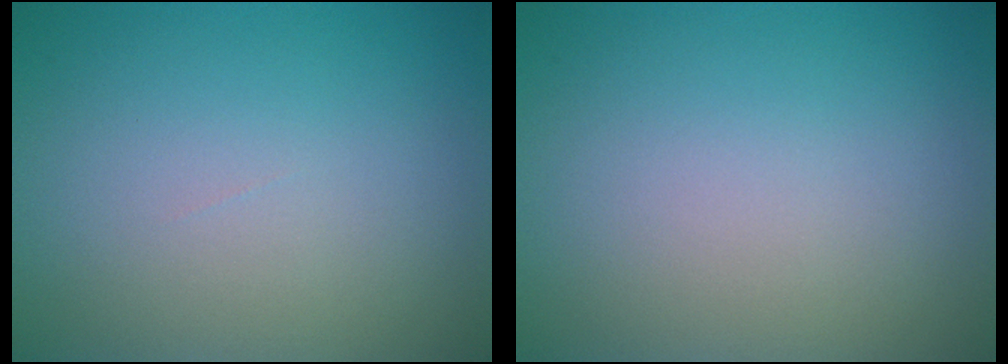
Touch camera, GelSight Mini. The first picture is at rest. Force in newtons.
{"total": 0.0}